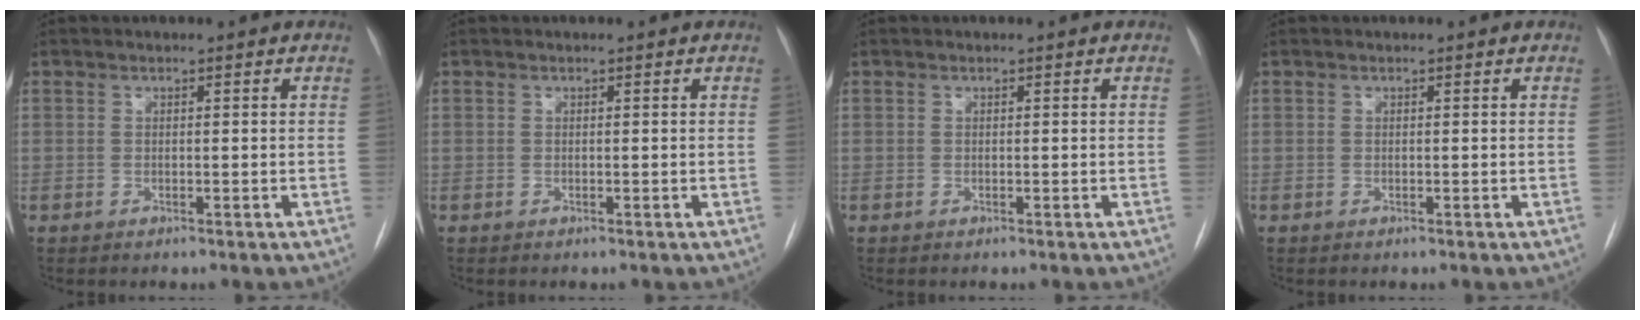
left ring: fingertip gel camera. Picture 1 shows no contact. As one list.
[{"total": 0.0}, {"total": 0.0}, {"total": 0.0}]